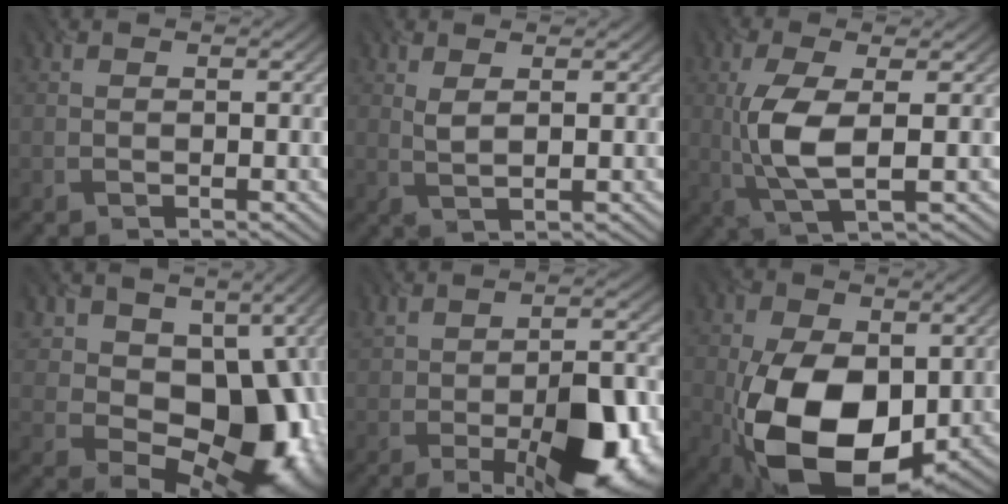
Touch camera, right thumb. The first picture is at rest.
{"total": 2.0, "force": [1.1, 0.5, 1.6], "torque": [-0.038, 0.000, 0.023]}
{"total": 6.9, "force": [-0.1, 2.3, 6.5], "torque": [-0.150, -0.002, -0.001]}
{"total": 14.3, "force": [1.1, 10.3, 9.8], "torque": [-0.135, -0.028, 0.039]}
{"total": 12.3, "force": [-3.5, 5.3, 10.6], "torque": [-0.157, -0.018, -0.041]}
{"total": 15.1, "force": [-2.5, 9.5, 11.5], "torque": [-0.217, -0.032, -0.038]}